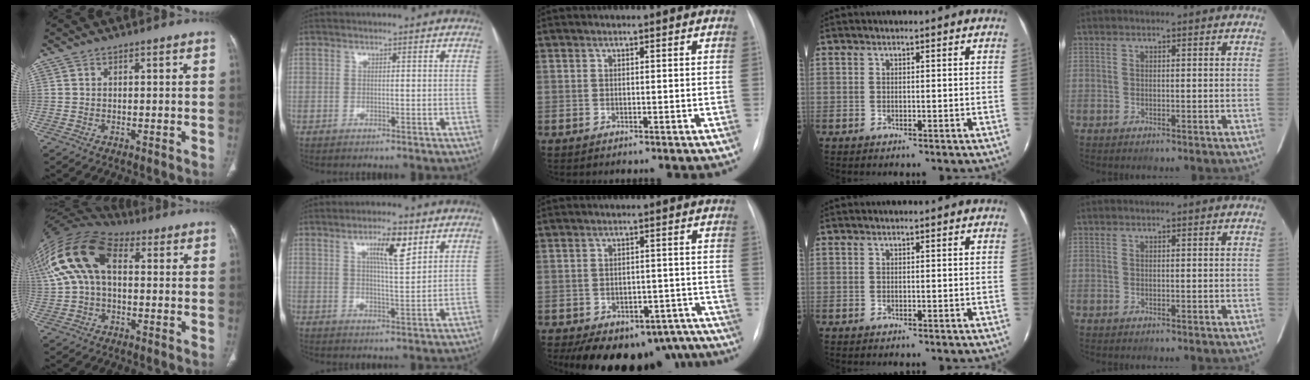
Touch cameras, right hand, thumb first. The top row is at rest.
{"thumb": {"total": 17.5, "force": [3.4, 10.6, 13.5], "torque": [-0.283, 0.045, 0.053]}, "index": {"total": 6.5, "force": [3.3, 1.0, 5.5], "torque": [-0.094, 0.002, 0.054]}, "middle": {"total": 18.1, "force": [-14.1, 9.3, 6.4], "torque": [-0.085, 0.023, -0.165]}}